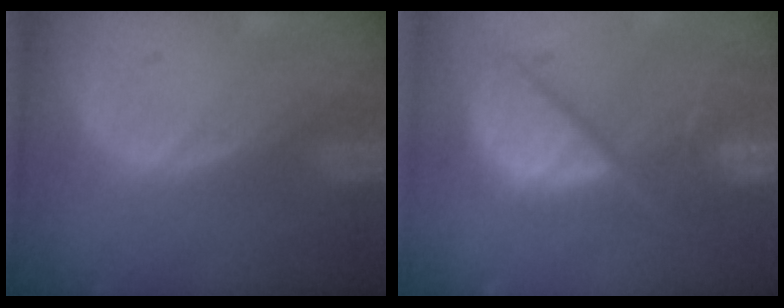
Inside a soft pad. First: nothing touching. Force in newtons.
{"total": 12.3, "press": 10.1, "slide": 7.0}